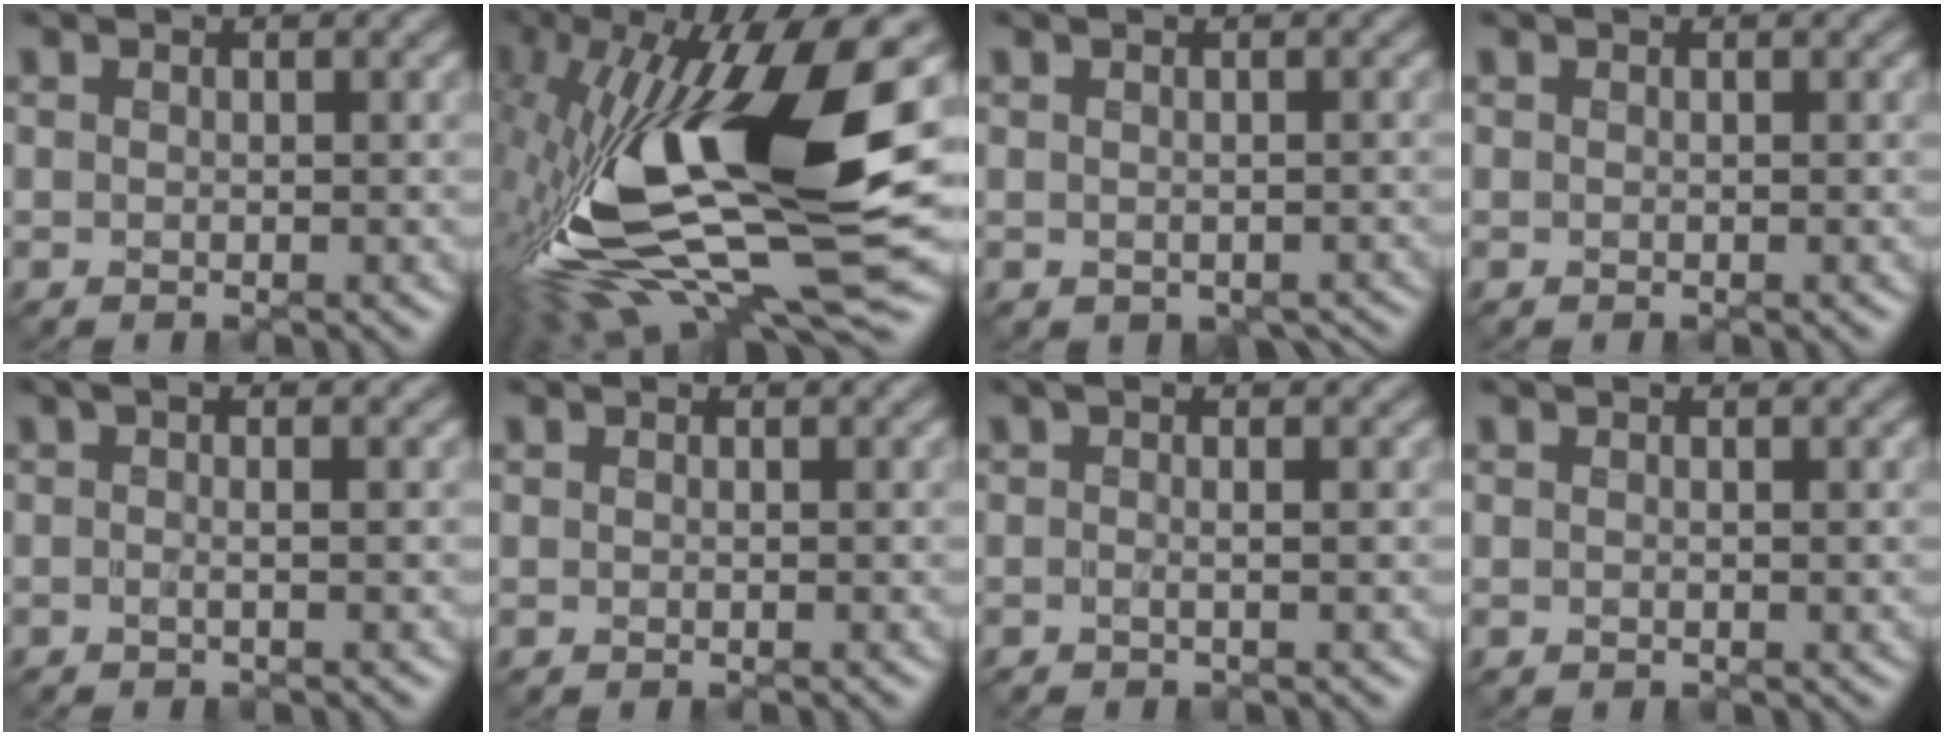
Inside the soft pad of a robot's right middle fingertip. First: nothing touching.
{"total": 16.4, "force": [-0.4, 5.9, 15.3], "torque": [-0.297, 0.001, -0.009]}
{"total": 1.6, "force": [-0.3, 1.1, 1.1], "torque": [-0.018, -0.006, 0.002]}
{"total": 0.0}
{"total": 2.3, "force": [0.9, 0.7, 2.0], "torque": [-0.020, 0.014, -0.006]}
{"total": 0.0}
{"total": 1.7, "force": [0.6, 0.4, 1.5], "torque": [-0.012, 0.007, -0.007]}
{"total": 0.0}